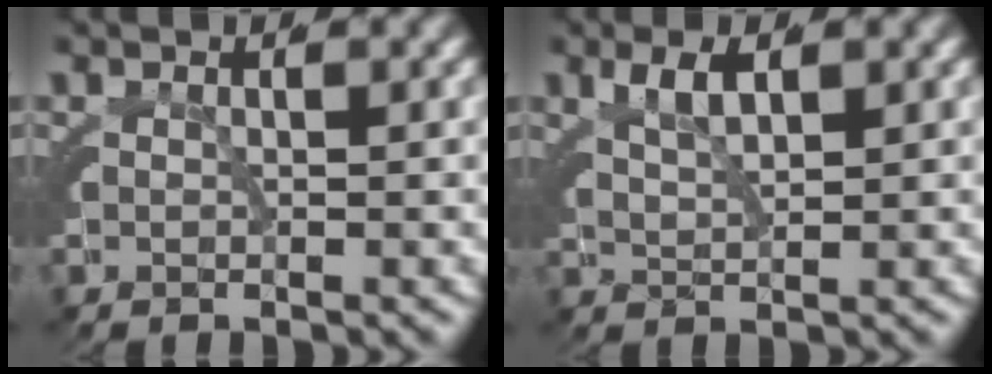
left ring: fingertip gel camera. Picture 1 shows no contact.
{"total": 2.3, "force": [1.5, 0.1, 1.7], "torque": [-0.033, -0.002, 0.038]}